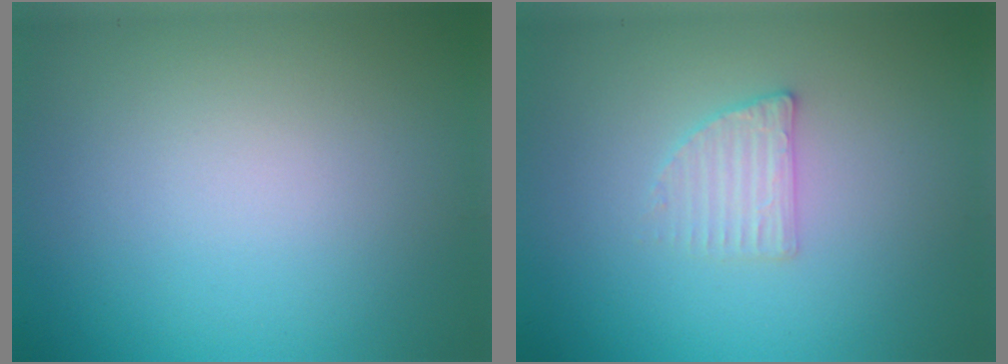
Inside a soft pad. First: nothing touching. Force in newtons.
{"total": 1.9, "press": 1.9, "slide": 0.4}